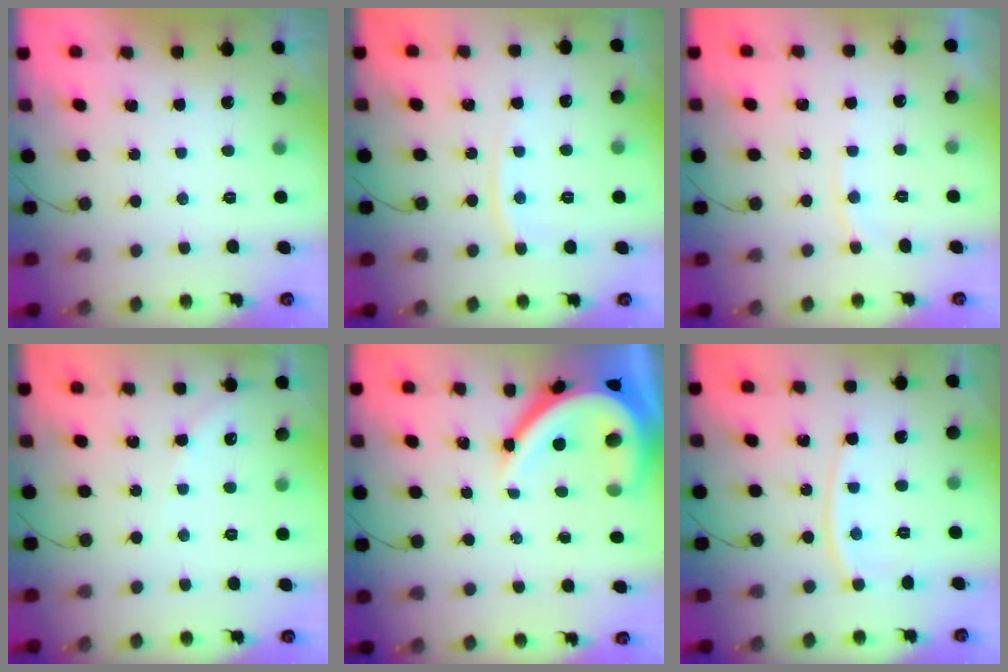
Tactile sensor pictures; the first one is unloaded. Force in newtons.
{"total": 5.7, "press": 5.7, "slide": 0.7}
{"total": 5.3, "press": 5.2, "slide": 0.8}
{"total": 3.0, "press": 3.0, "slide": 0.5}
{"total": 13.8, "press": 13.7, "slide": 1.5}
{"total": 7.2, "press": 7.1, "slide": 1.0}